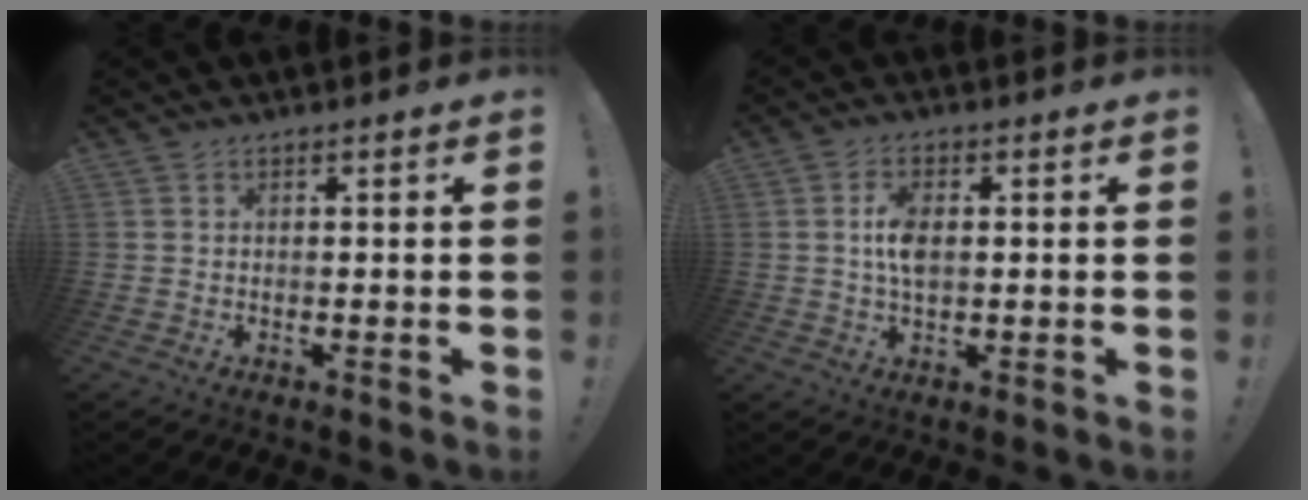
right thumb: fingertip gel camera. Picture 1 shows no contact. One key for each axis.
{"total": 5.9, "fx": 0.4, "fy": 3.1, "fz": 4.9, "tx": -0.086, "ty": 0.003, "tz": 0.003}